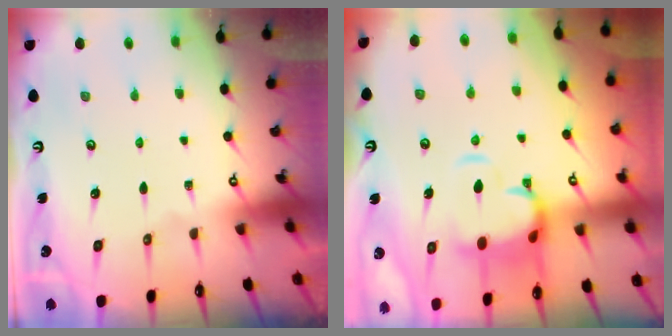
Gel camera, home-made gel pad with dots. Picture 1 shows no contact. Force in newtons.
{"total": 4.2, "press": 3.9, "slide": 1.3}